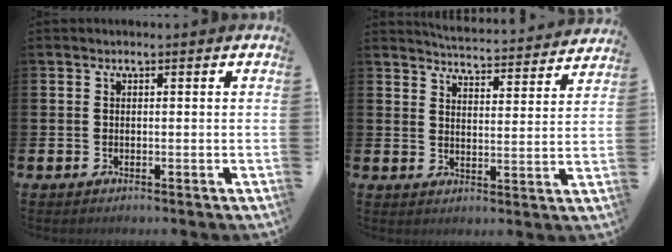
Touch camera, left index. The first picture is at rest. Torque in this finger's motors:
{"motor_torque": [0.81, -1.33, 0.02, 0.03]}